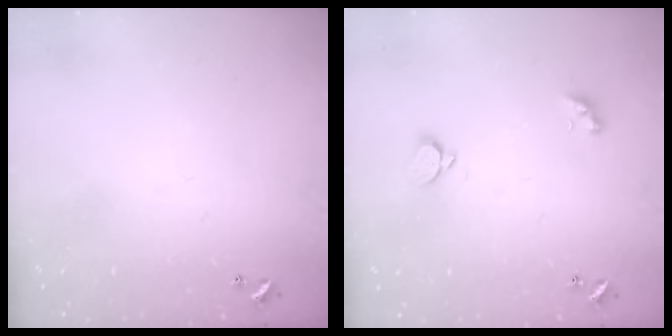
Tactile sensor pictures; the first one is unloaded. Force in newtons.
{"total": 1.8, "press": 1.6, "slide": 0.8}